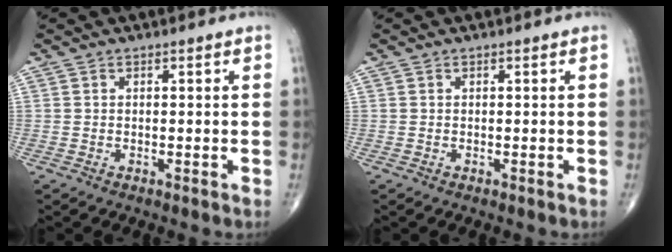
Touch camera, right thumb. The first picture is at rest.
{"total": 0.0}